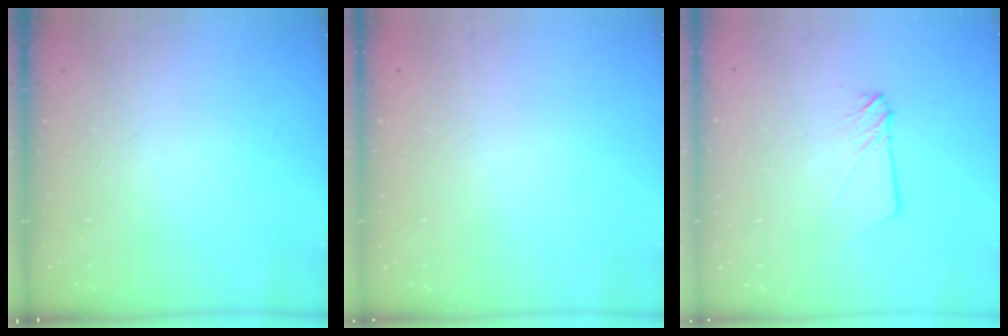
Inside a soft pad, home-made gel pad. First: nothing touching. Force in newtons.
{"total": 0.7, "press": 0.3, "slide": 0.7}
{"total": 4.1, "press": 4.1, "slide": 0.4}